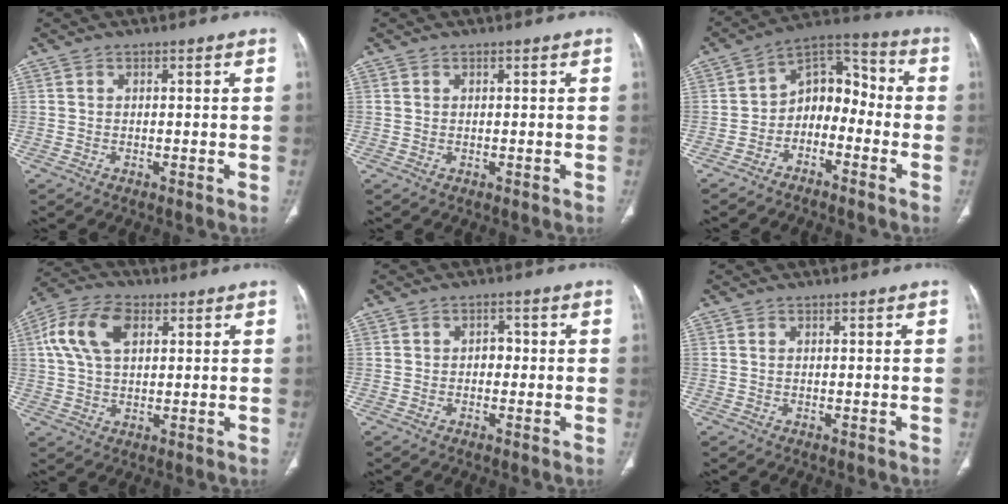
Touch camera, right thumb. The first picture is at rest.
{"total": 0.0}
{"total": 10.3, "force": [-3.5, 7.3, 6.4], "torque": [-0.062, 0.066, -0.076]}
{"total": 11.2, "force": [3.5, 6.6, 8.4], "torque": [-0.165, 0.015, 0.061]}
{"total": 1.9, "force": [-0.3, 1.4, 1.2], "torque": [-0.004, 0.006, -0.009]}
{"total": 0.0}